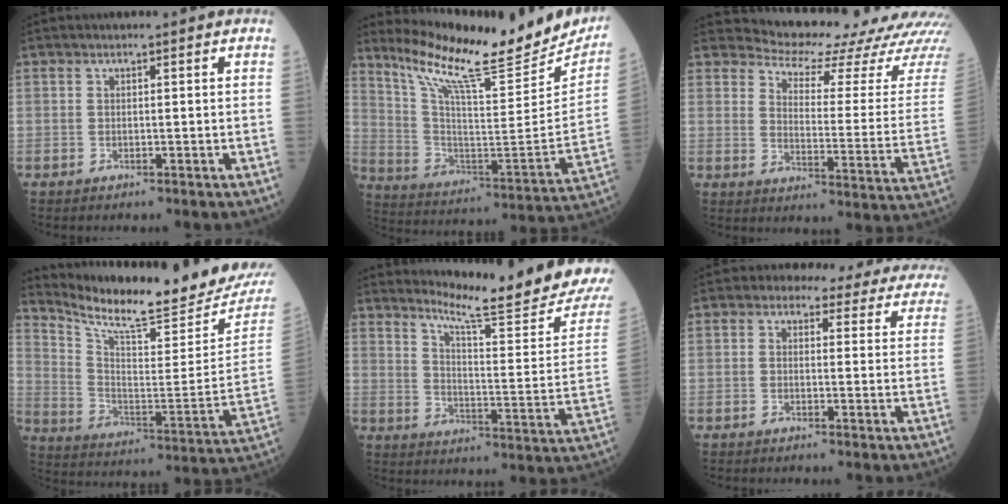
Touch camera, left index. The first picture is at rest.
{"total": 22.7, "force": [20.2, 2.9, 10.0], "torque": [-0.176, -0.062, 0.300]}
{"total": 18.8, "force": [18.3, 2.2, 3.4], "torque": [-0.045, -0.104, 0.205]}
{"total": 19.3, "force": [18.5, 0.1, 5.5], "torque": [-0.118, -0.094, 0.272]}
{"total": 20.6, "force": [18.2, -0.6, 9.6], "torque": [-0.146, -0.104, 0.233]}
{"total": 13.8, "force": [12.2, 5.7, 2.8], "torque": [-0.003, 0.009, 0.108]}